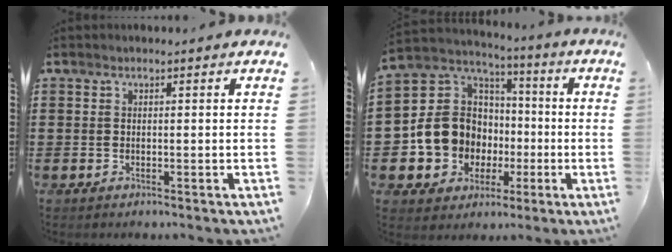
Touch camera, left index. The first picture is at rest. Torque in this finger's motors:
{"motor_torque": [1.43, 0.71, 0.75, 0.13]}